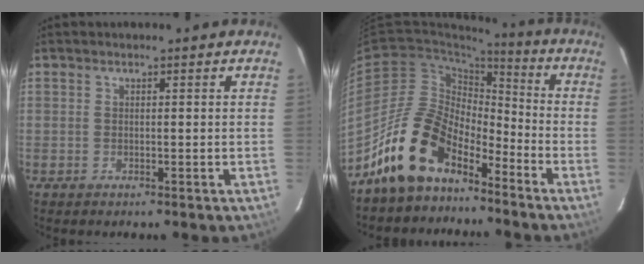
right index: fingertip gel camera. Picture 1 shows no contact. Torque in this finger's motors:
{"motor_torque": [0.76, -0.73, 1.05, 0.21]}